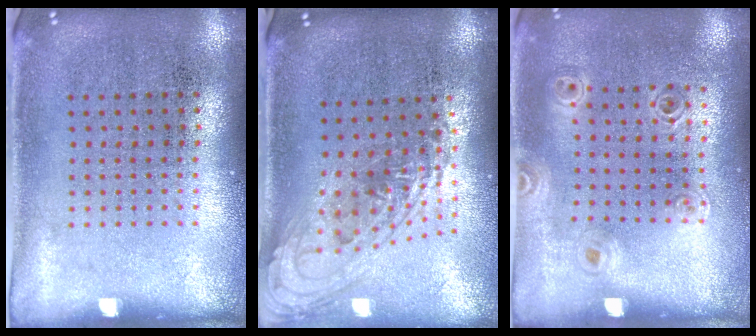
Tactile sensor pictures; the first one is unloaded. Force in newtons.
{"total": 1.5, "press": 1.3, "slide": 0.7}
{"total": 0.9, "press": 0.9, "slide": 0.1}